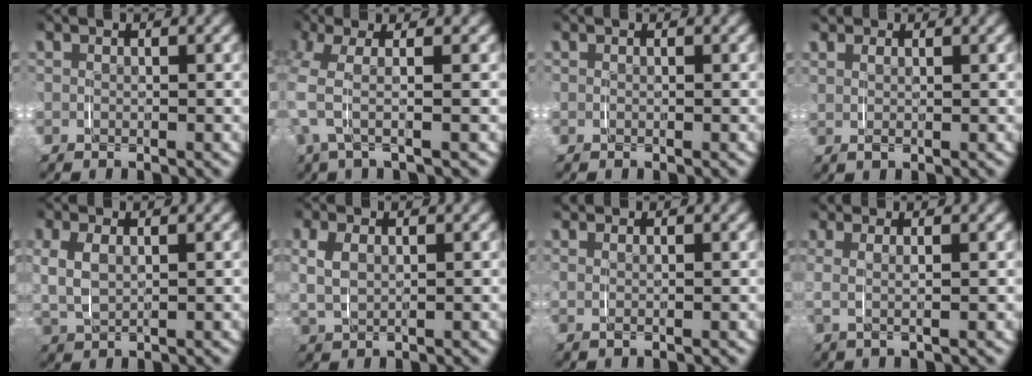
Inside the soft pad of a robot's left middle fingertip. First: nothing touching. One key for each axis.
{"total": 4.9, "fx": 1.6, "fy": 1.8, "fz": 4.3, "tx": -0.106, "ty": 0.021, "tz": 0.016}
{"total": 0.0}
{"total": 1.1, "fx": 0.8, "fy": 0.5, "fz": 0.6, "tx": -0.014, "ty": 0.002, "tz": 0.017}
{"total": 4.4, "fx": 0.9, "fy": 3.3, "fz": 2.7, "tx": -0.085, "ty": -0.003, "tz": 0.020}
{"total": 3.6, "fx": 1.0, "fy": 2.6, "fz": 2.3, "tx": -0.067, "ty": 0.002, "tz": 0.022}
{"total": 1.2, "fx": 1.0, "fy": 0.1, "fz": 0.6, "tx": -0.010, "ty": 0.005, "tz": 0.017}
{"total": 2.5, "fx": 1.2, "fy": 0.5, "fz": 2.2, "tx": -0.048, "ty": 0.009, "tz": 0.017}